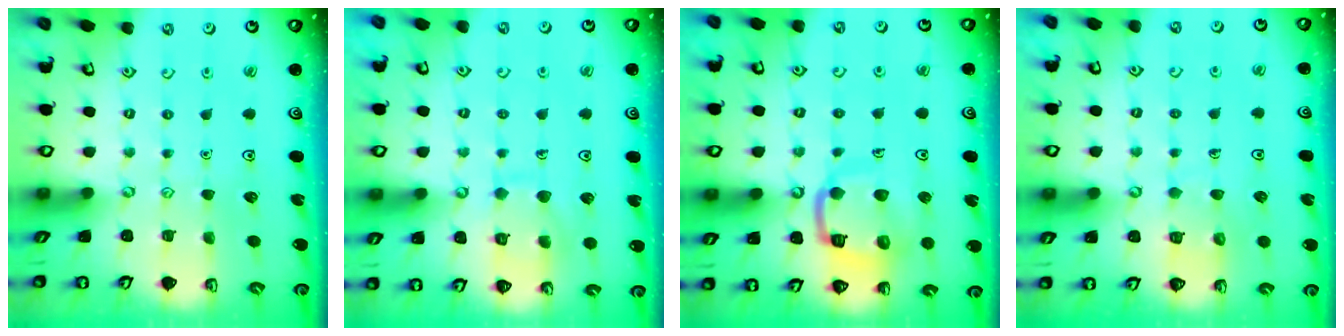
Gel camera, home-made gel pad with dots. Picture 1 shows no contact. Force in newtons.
{"total": 9.8, "press": 9.8, "slide": 1.0}
{"total": 12.1, "press": 12.0, "slide": 1.3}
{"total": 5.7, "press": 5.7, "slide": 0.5}